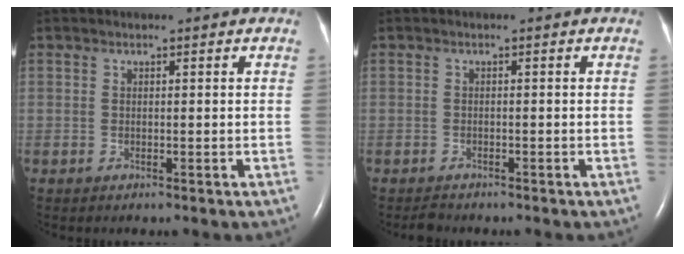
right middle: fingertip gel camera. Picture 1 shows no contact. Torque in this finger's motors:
{"motor_torque": [0.15, -0.11, -0.02, -0.01]}